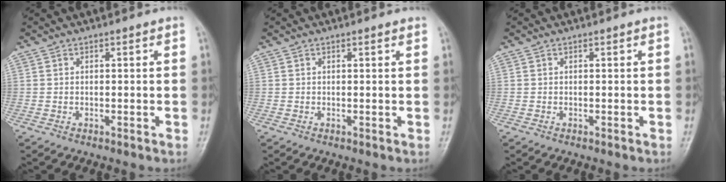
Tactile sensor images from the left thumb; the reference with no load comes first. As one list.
[{"total": 0.8, "force": [0.5, 0.1, 0.5], "torque": [-0.006, 0.000, 0.005]}, {"total": 0.0}]